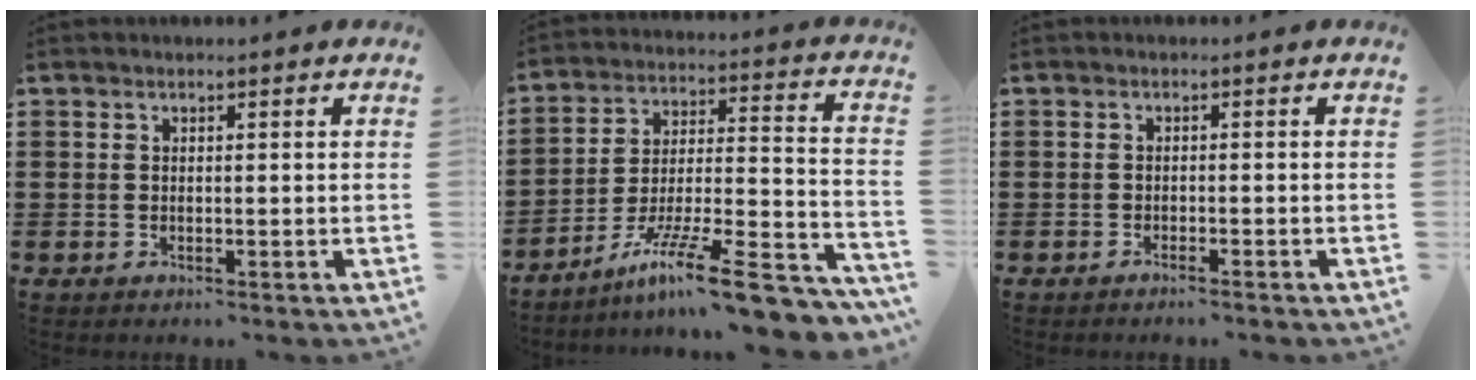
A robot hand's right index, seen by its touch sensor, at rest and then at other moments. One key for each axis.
{"total": 14.6, "fx": -10.5, "fy": 2.1, "fz": 9.9, "tx": -0.150, "ty": 0.028, "tz": -0.184}
{"total": 1.0, "fx": -0.9, "fy": -0.1, "fz": 0.3, "tx": -0.006, "ty": 0.000, "tz": -0.018}